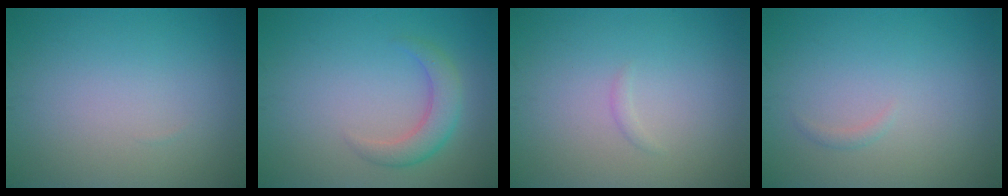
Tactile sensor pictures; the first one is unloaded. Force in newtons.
{"total": 3.0, "press": 3.0, "slide": 0.1}
{"total": 0.5, "press": 0.5, "slide": 0.0}
{"total": 0.5, "press": 0.5, "slide": 0.0}